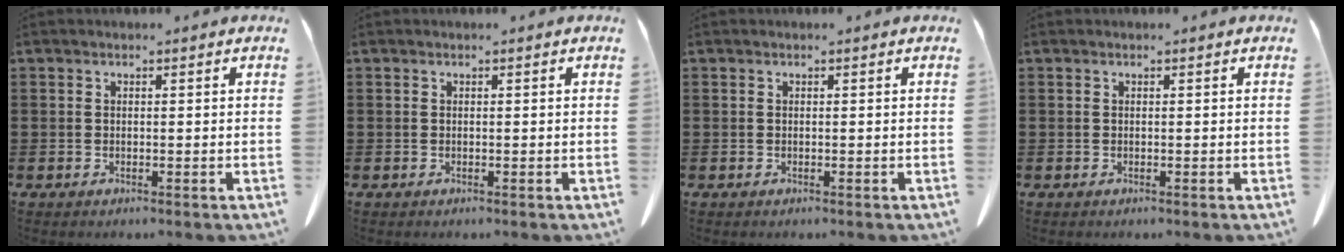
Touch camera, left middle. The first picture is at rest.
{"total": 0.0}
{"total": 0.0}
{"total": 0.0}